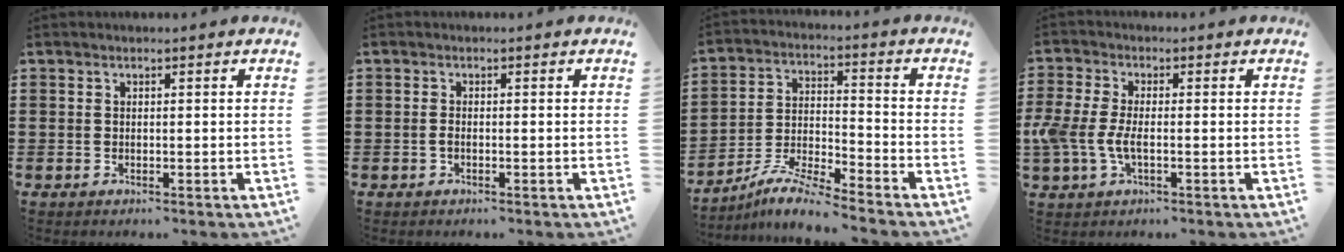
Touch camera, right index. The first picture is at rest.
{"total": 0.9, "force": [-0.4, 0.1, 0.8], "torque": [-0.018, -0.006, -0.005]}
{"total": 6.8, "force": [-6.3, 0.1, 2.4], "torque": [-0.057, -0.003, -0.126]}
{"total": 5.2, "force": [-1.3, 2.5, 4.4], "torque": [-0.111, -0.006, -0.032]}